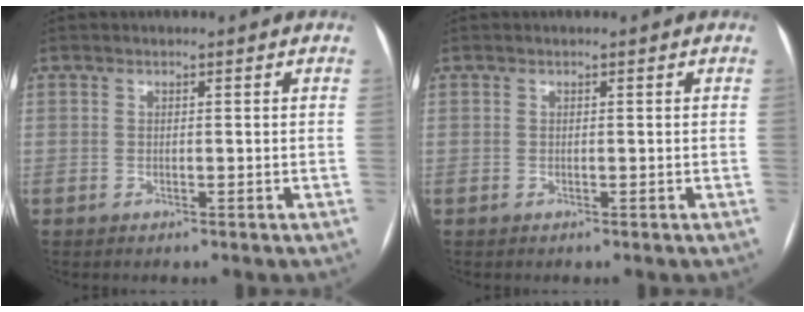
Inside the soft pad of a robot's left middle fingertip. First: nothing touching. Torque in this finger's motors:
{"motor_torque": [0.09, 0.10, 0.00, 0.00]}